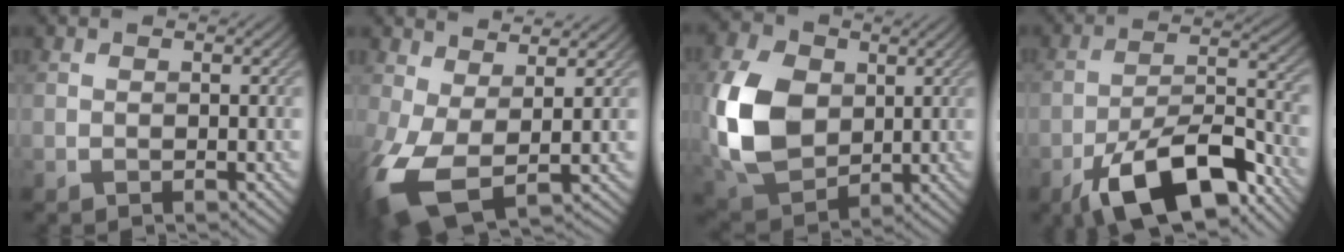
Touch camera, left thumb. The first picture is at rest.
{"total": 9.0, "force": [-0.5, 4.6, 7.8], "torque": [-0.197, -0.022, -0.006]}
{"total": 12.4, "force": [0.9, 9.0, 8.4], "torque": [-0.223, 0.004, 0.019]}
{"total": 14.0, "force": [-9.0, 4.9, 9.5], "torque": [-0.166, -0.003, -0.175]}